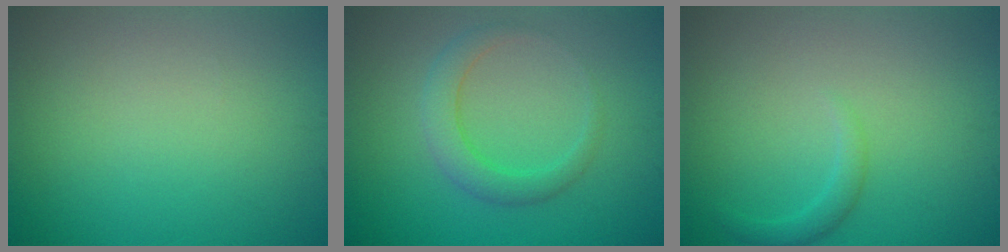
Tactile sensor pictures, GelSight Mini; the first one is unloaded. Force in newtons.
{"total": 2.8, "press": 2.8, "slide": 0.1}
{"total": 1.4, "press": 1.4, "slide": 0.1}